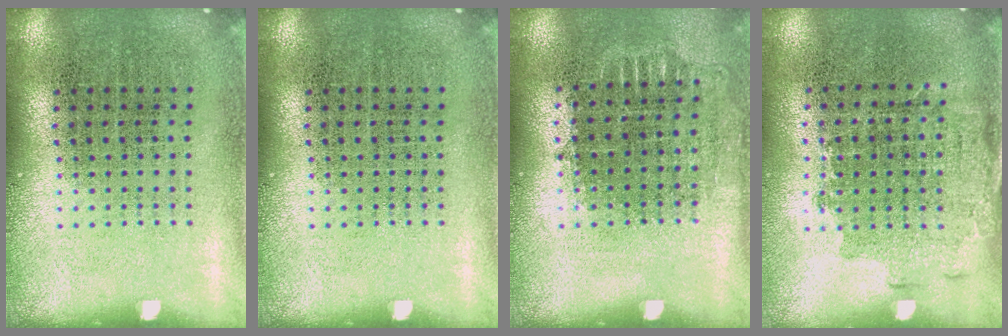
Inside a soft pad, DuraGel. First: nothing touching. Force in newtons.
{"total": 0.0}
{"total": 0.7, "press": 0.7, "slide": 0.2}
{"total": 1.5, "press": 1.2, "slide": 0.9}